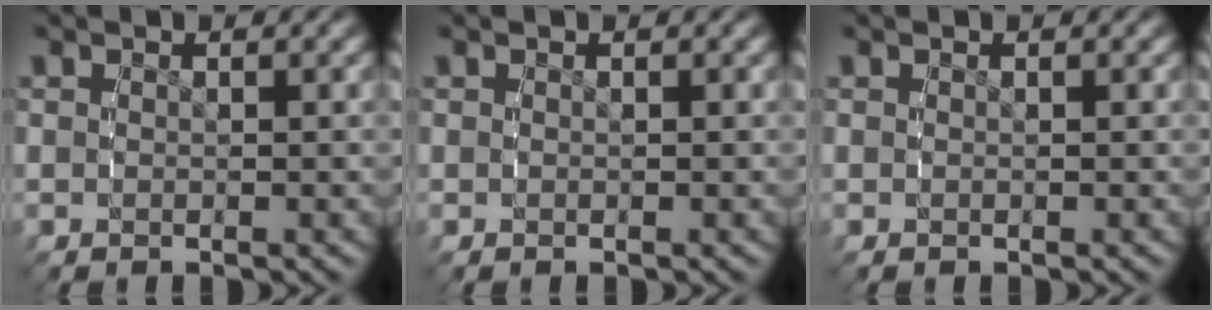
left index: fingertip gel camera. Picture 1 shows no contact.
{"total": 0.0}
{"total": 0.0}